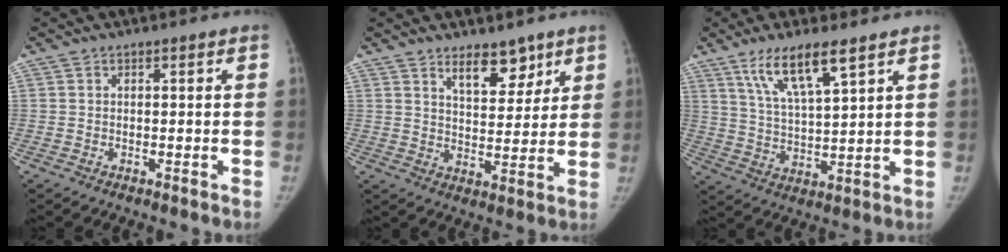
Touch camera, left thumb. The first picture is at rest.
{"total": 7.6, "force": [5.3, 3.7, 4.1], "torque": [-0.027, -0.038, 0.085]}
{"total": 10.3, "force": [6.5, 2.0, 7.7], "torque": [-0.139, -0.030, 0.129]}